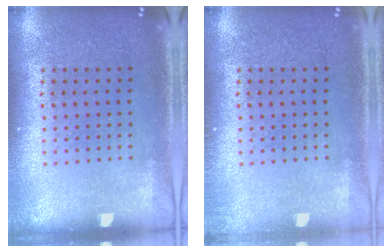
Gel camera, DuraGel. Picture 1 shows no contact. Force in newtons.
{"total": 0.7, "press": 0.7, "slide": 0.2}